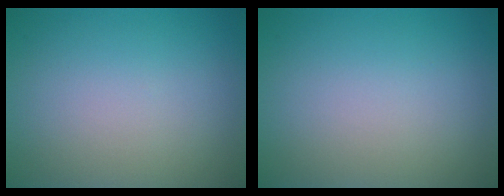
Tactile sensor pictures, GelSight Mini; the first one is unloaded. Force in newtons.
{"total": 0.0}